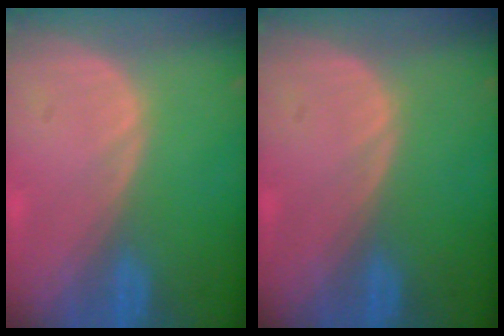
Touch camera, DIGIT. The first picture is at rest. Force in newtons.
{"total": 0.0}